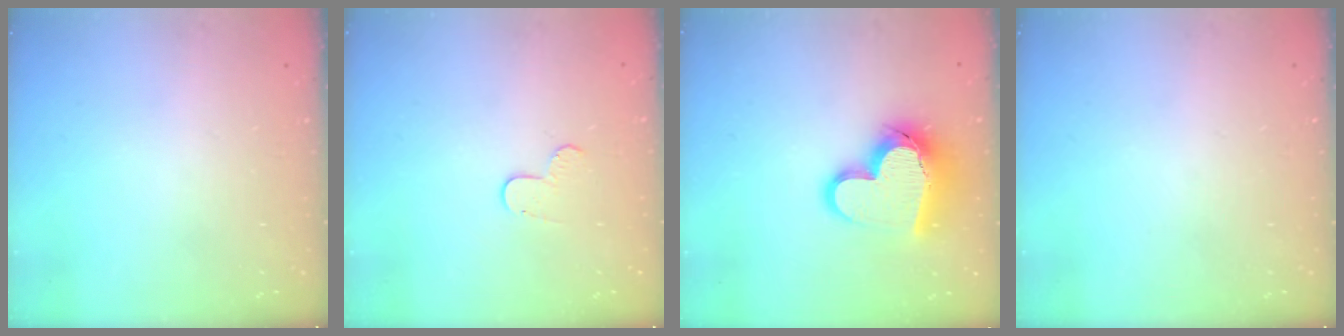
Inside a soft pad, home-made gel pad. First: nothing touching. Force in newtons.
{"total": 5.7, "press": 5.7, "slide": 0.5}
{"total": 16.9, "press": 16.7, "slide": 2.4}
{"total": 0.0}